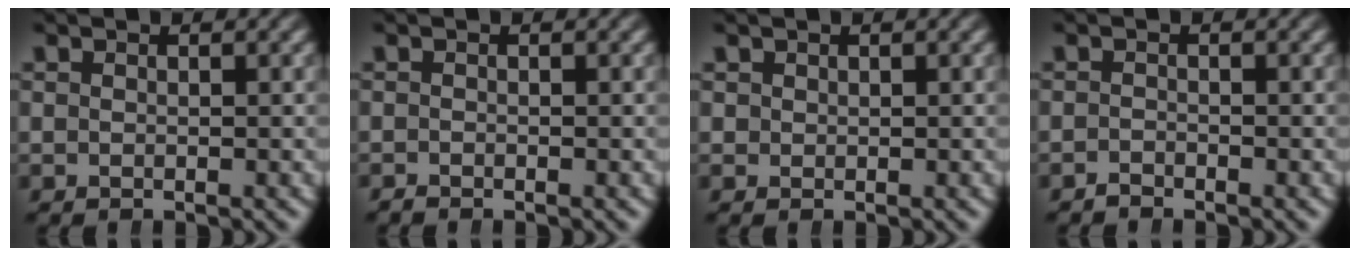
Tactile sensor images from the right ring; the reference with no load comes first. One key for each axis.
{"total": 0.7, "fx": -0.6, "fy": -0.2, "fz": -0.2, "tx": 0.008, "ty": -0.005, "tz": -0.010}
{"total": 0.9, "fx": 0.6, "fy": 0.7, "fz": 0.0, "tx": 0.000, "ty": -0.006, "tz": 0.016}
{"total": 1.1, "fx": -1.0, "fy": -0.3, "fz": -0.3, "tx": 0.012, "ty": -0.006, "tz": -0.018}